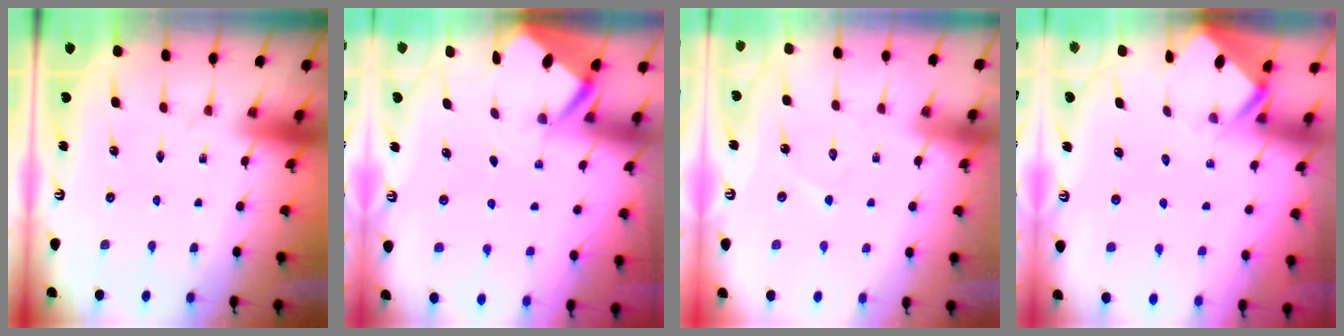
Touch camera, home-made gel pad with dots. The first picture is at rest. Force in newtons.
{"total": 2.6, "press": 2.6, "slide": 0.3}
{"total": 4.1, "press": 4.1, "slide": 0.2}
{"total": 2.8, "press": 2.8, "slide": 0.2}